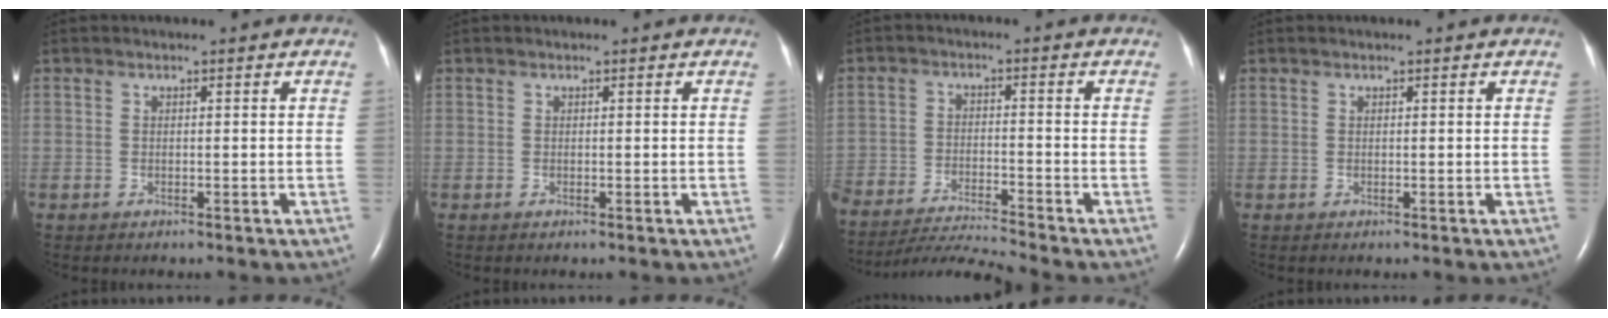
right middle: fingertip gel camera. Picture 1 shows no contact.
{"total": 0.0}
{"total": 11.0, "force": [-10.5, -1.9, 2.5], "torque": [-0.032, -0.002, -0.184]}
{"total": 0.0}